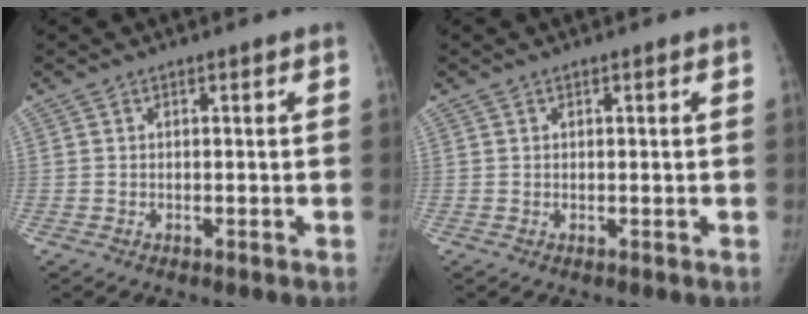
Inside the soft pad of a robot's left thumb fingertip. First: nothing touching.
{"total": 0.0}